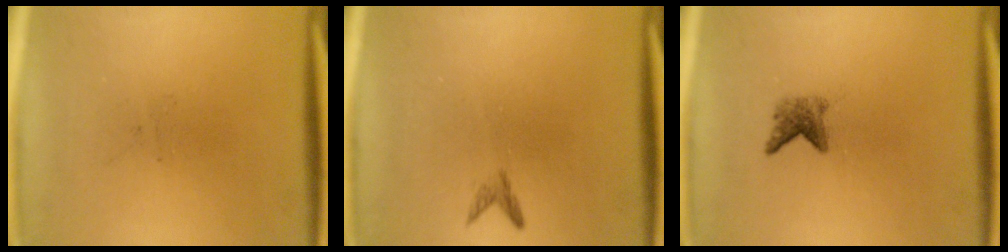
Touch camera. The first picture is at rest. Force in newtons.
{"total": 0.8}
{"total": 2.1}